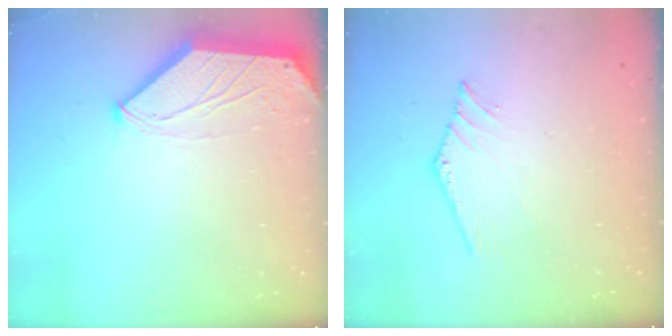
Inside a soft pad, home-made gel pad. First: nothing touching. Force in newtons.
{"total": 0.5, "press": 0.5, "slide": 0.2}